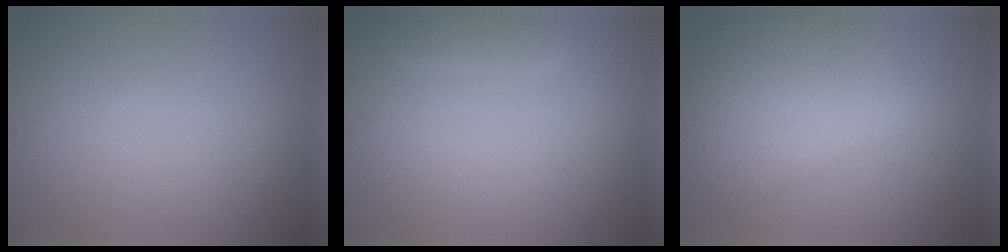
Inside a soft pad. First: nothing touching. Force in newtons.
{"total": 1.4, "press": 1.4, "slide": 0.1}
{"total": 7.4, "press": 7.4, "slide": 0.4}